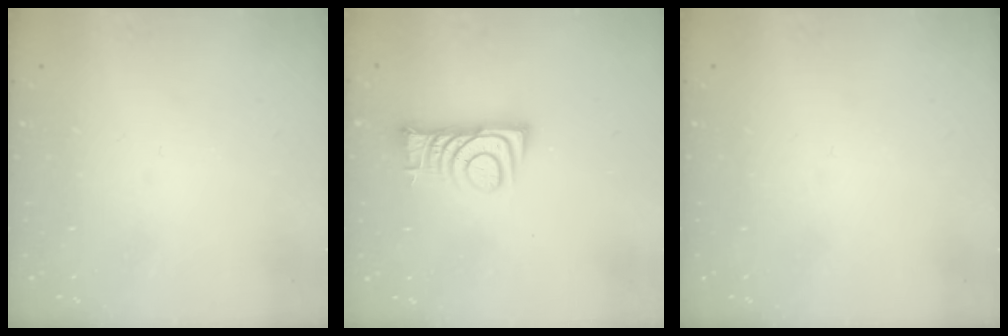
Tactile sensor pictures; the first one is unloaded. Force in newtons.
{"total": 8.3, "press": 8.3, "slide": 0.8}
{"total": 0.0}